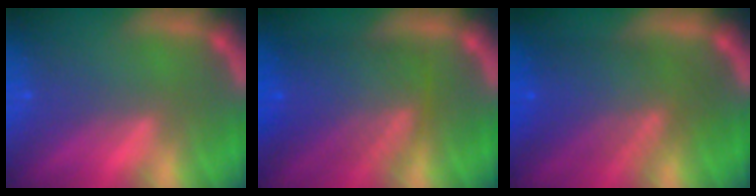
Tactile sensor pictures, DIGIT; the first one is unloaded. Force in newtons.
{"total": 8.0}
{"total": 7.5}